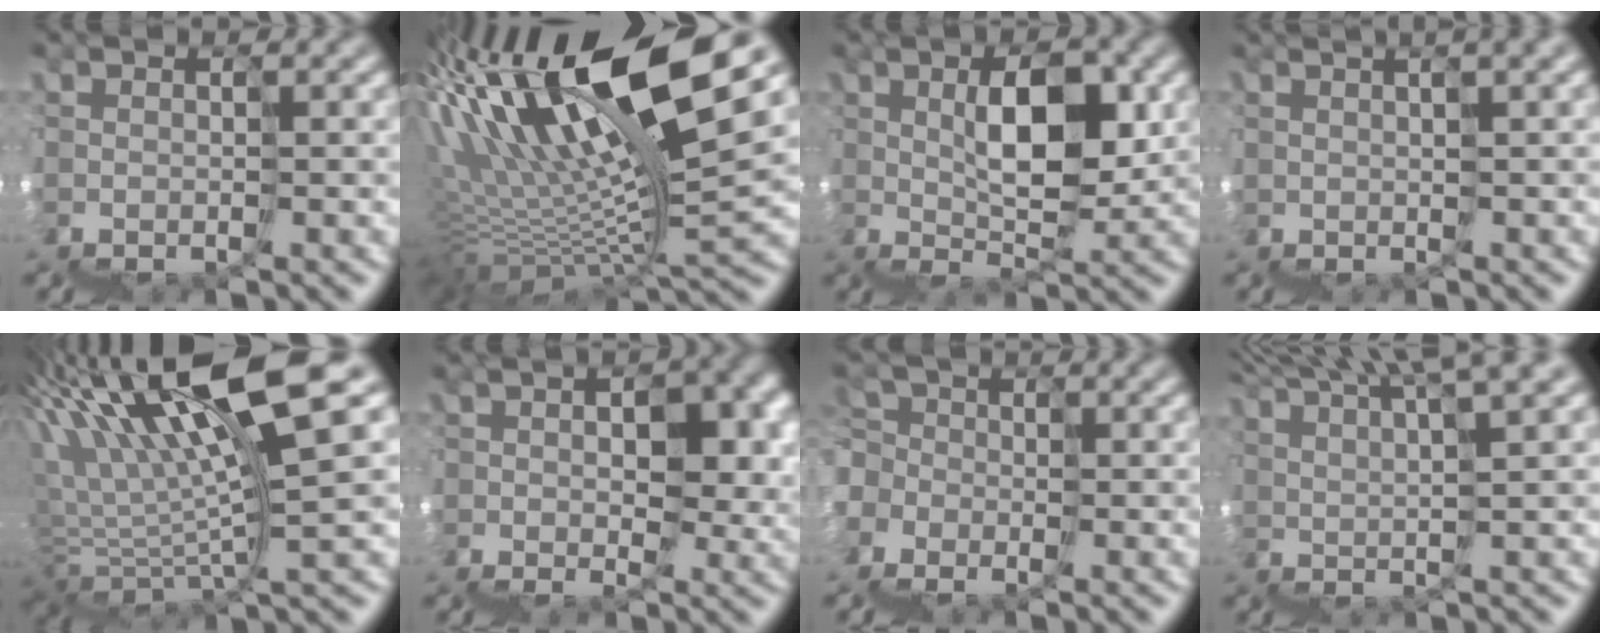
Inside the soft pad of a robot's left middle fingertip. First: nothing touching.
{"total": 12.2, "force": [6.0, 2.3, 10.4], "torque": [-0.187, 0.041, 0.101]}
{"total": 3.3, "force": [2.7, 0.6, 1.8], "torque": [-0.022, 0.043, 0.037]}
{"total": 4.1, "force": [2.9, 0.9, 2.7], "torque": [-0.014, 0.037, 0.056]}
{"total": 8.3, "force": [5.3, 0.3, 6.4], "torque": [-0.117, 0.044, 0.092]}
{"total": 8.9, "force": [1.9, 5.8, 6.5], "torque": [-0.080, 0.018, 0.042]}
{"total": 4.1, "force": [-2.8, 2.5, -1.6], "torque": [0.015, 0.012, -0.052]}
{"total": 9.6, "force": [8.5, 0.4, 4.5], "torque": [-0.062, 0.070, 0.121]}